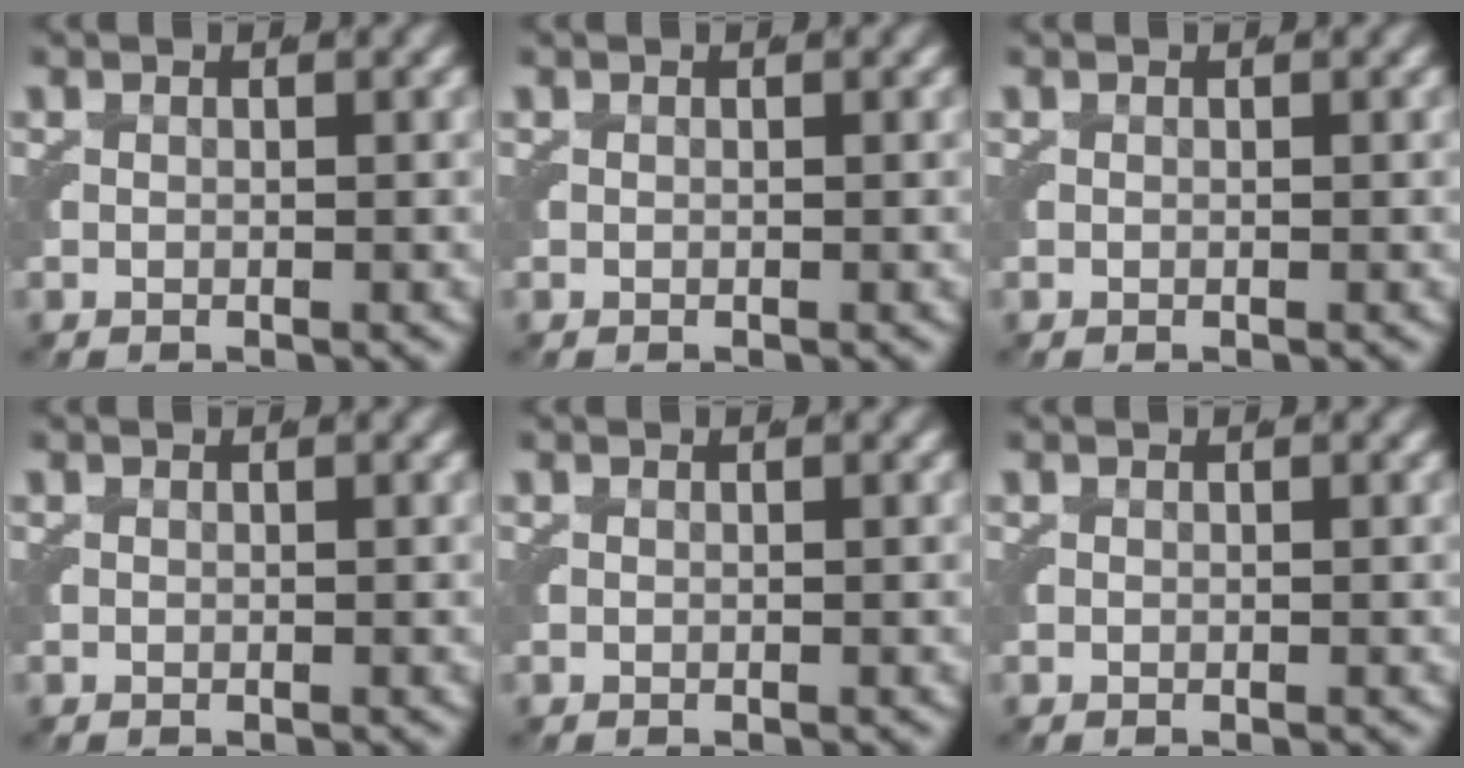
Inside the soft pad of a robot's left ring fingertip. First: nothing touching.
{"total": 0.0}
{"total": 0.0}
{"total": 0.0}
{"total": 0.0}
{"total": 0.0}